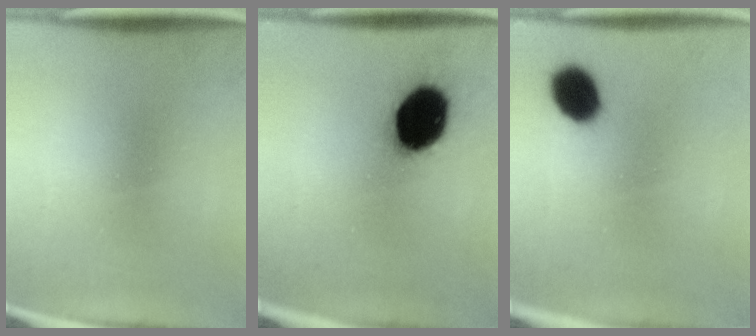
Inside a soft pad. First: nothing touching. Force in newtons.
{"total": 18.7}
{"total": 8.7}